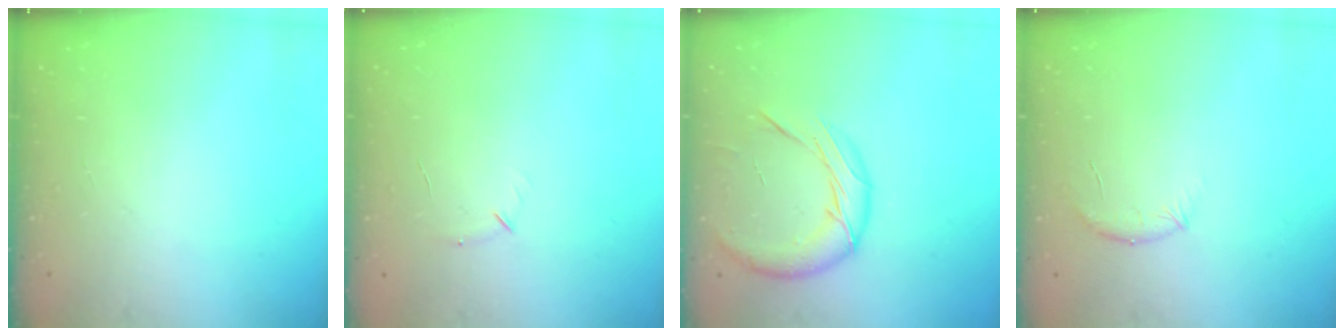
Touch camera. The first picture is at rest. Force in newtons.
{"total": 4.3, "press": 4.1, "slide": 1.1}
{"total": 13.1, "press": 13.0, "slide": 1.8}
{"total": 8.3, "press": 8.1, "slide": 1.7}